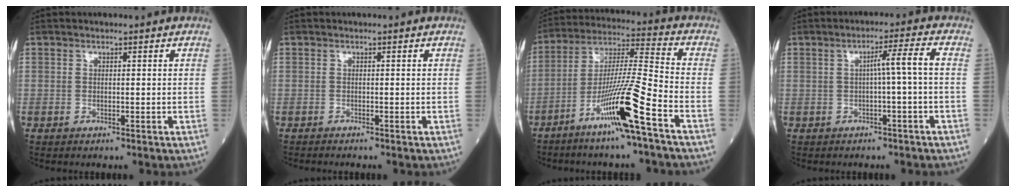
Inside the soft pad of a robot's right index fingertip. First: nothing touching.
{"total": 0.5, "force": [-0.5, -0.1, 0.1], "torque": [-0.001, 0.000, -0.009]}
{"total": 13.3, "force": [-7.0, -1.2, 11.3], "torque": [-0.219, -0.015, -0.130]}
{"total": 3.8, "force": [-0.4, -0.8, 3.7], "torque": [-0.059, 0.011, -0.005]}